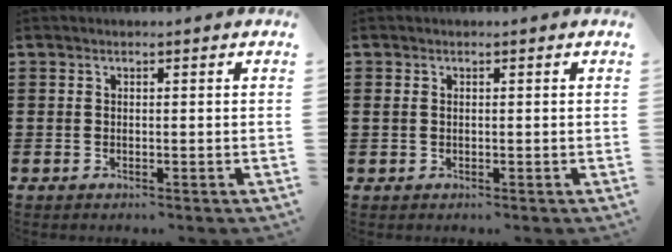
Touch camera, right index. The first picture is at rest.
{"total": 0.9, "force": [0.2, 0.7, 0.5], "torque": [-0.013, 0.005, 0.002]}